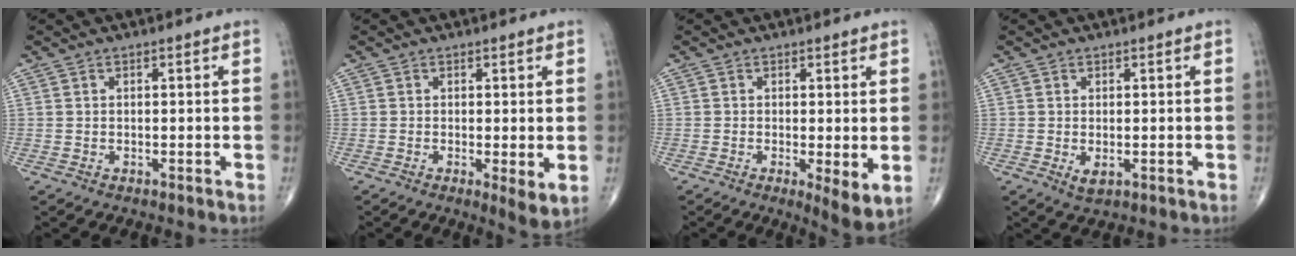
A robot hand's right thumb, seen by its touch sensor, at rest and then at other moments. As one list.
[{"total": 3.9, "force": [-0.4, 1.1, 3.8], "torque": [-0.064, -0.016, -0.011]}, {"total": 5.9, "force": [-0.9, 1.7, 5.6], "torque": [-0.090, -0.020, -0.015]}, {"total": 2.1, "force": [-0.4, 1.1, 1.8], "torque": [-0.030, -0.006, -0.001]}]